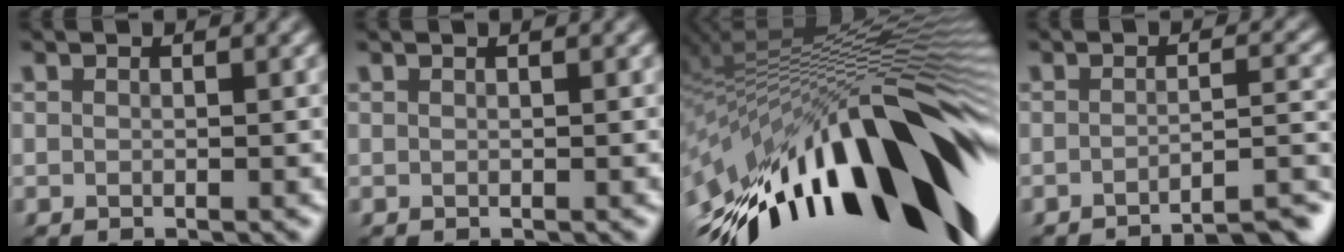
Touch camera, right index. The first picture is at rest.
{"total": 0.0}
{"total": 18.7, "force": [-8.3, 9.0, 14.0], "torque": [-0.218, 0.019, -0.118]}
{"total": 6.4, "force": [-6.0, 0.6, 2.1], "torque": [-0.010, -0.003, -0.099]}